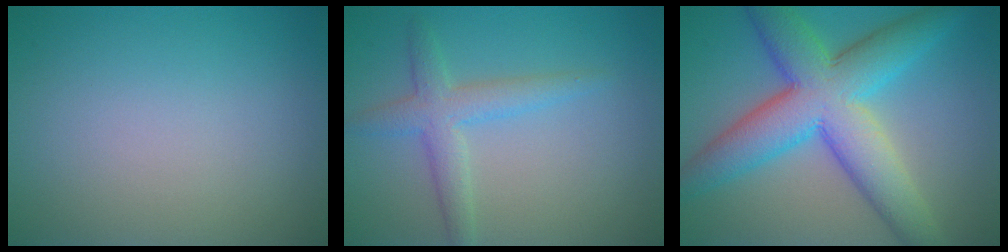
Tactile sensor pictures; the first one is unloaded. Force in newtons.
{"total": 3.2, "press": 3.2, "slide": 0.1}
{"total": 10.0, "press": 10.0, "slide": 0.2}